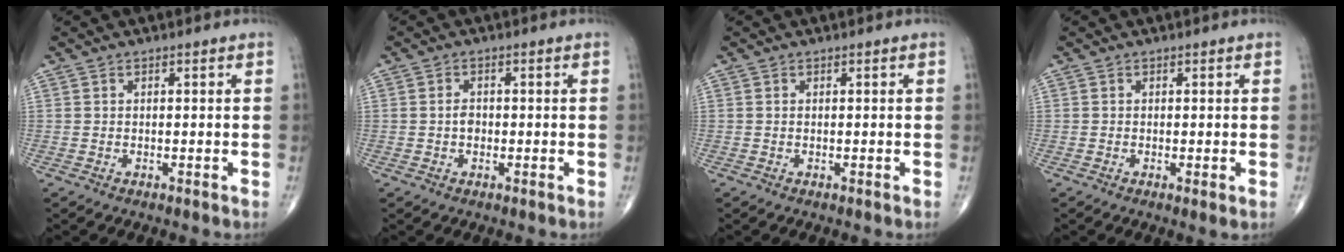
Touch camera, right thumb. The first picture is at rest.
{"total": 2.0, "force": [-0.3, 1.4, 1.3], "torque": [-0.019, 0.004, -0.008]}
{"total": 0.0}
{"total": 1.0, "force": [-0.1, 0.0, 1.0], "torque": [-0.021, -0.006, -0.004]}